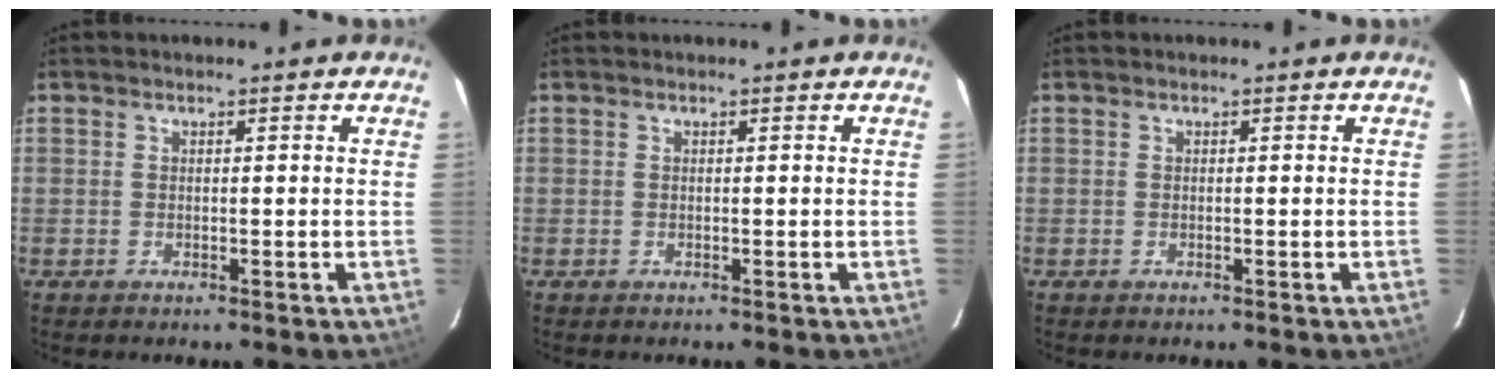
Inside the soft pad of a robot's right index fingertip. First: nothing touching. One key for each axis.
{"total": 0.0}
{"total": 0.0}